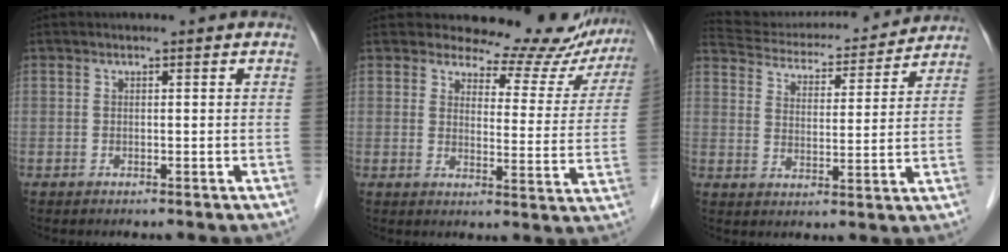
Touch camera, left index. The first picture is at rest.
{"total": 14.5, "force": [13.8, 4.0, 1.8], "torque": [0.008, -0.051, 0.137]}
{"total": 18.0, "force": [17.2, 3.2, 4.2], "torque": [-0.068, 0.012, 0.245]}